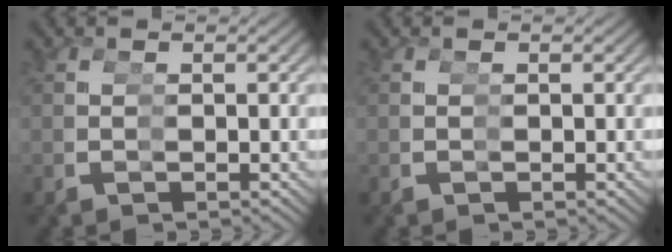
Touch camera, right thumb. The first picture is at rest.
{"total": 0.0}